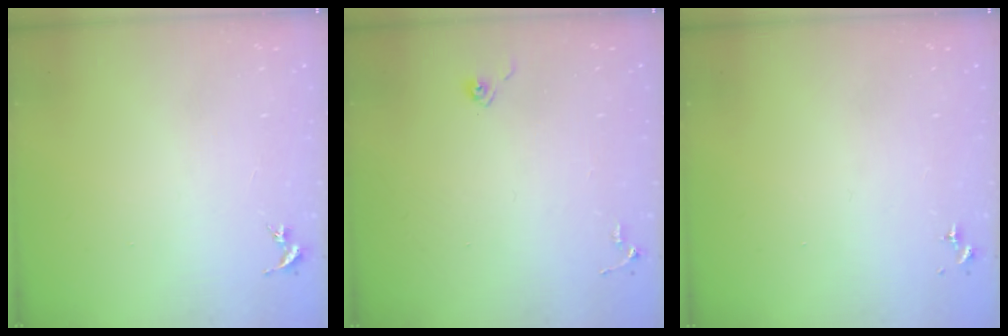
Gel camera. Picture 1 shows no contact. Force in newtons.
{"total": 4.8, "press": 4.8, "slide": 0.4}
{"total": 0.0}